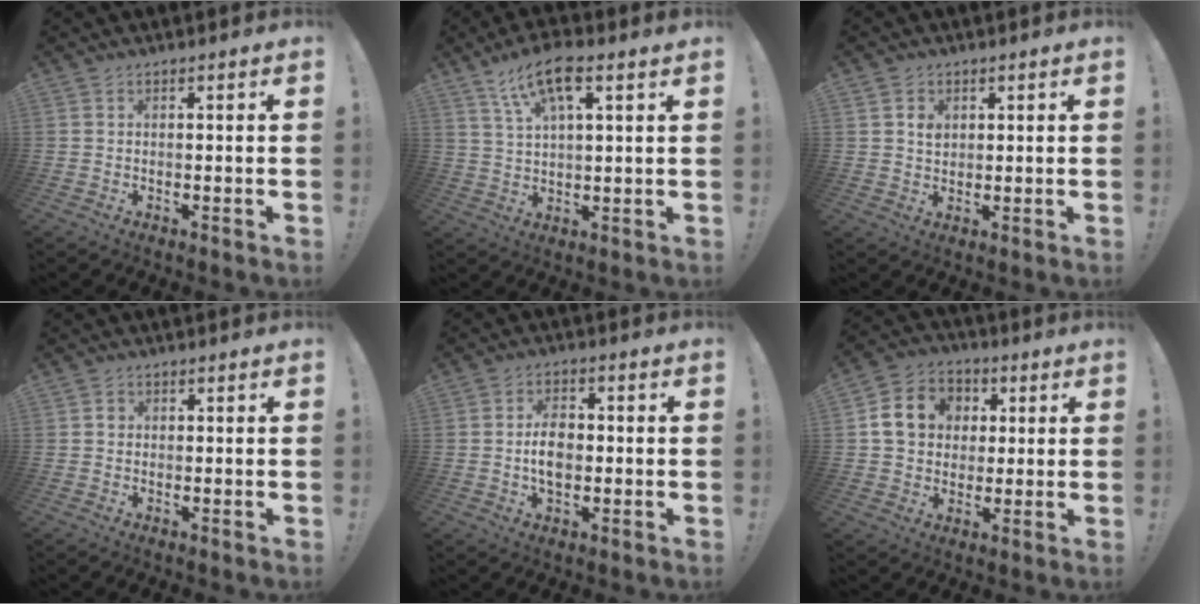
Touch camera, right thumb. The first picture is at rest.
{"total": 10.8, "force": [6.2, 3.3, 8.2], "torque": [-0.140, -0.022, 0.109]}
{"total": 3.3, "force": [1.3, 2.7, 1.3], "torque": [-0.008, -0.005, 0.022]}
{"total": 1.3, "force": [0.0, 1.2, 0.5], "torque": [-0.001, 0.002, -0.003]}
{"total": 7.3, "force": [-0.8, 4.8, 5.4], "torque": [-0.085, 0.003, -0.018]}
{"total": 12.2, "force": [2.4, 10.6, 5.5], "torque": [-0.076, 0.007, 0.053]}